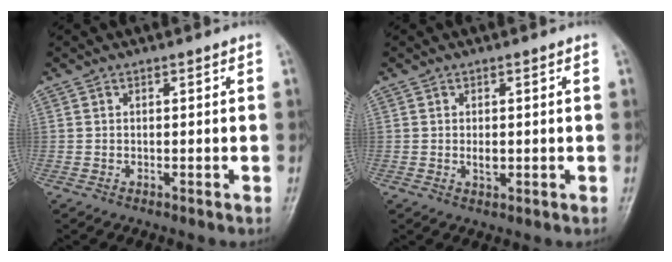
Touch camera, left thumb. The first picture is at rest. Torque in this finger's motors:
{"motor_torque": [0.23, 0.37, 0.16, 0.06, 0.00]}